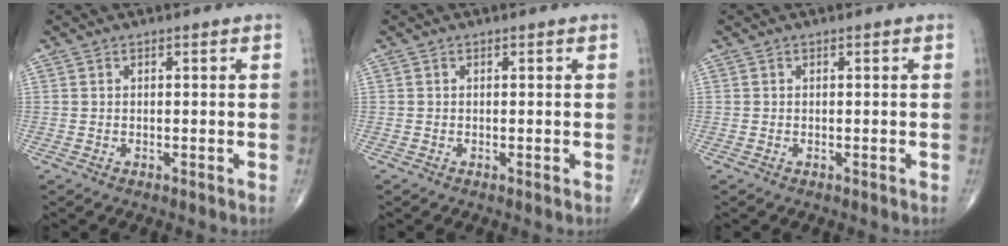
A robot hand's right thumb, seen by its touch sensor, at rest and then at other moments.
{"total": 0.0}
{"total": 0.0}